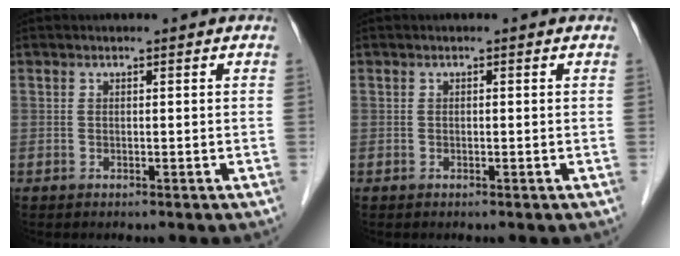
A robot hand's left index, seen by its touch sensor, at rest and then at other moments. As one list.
[{"total": 0.0}]